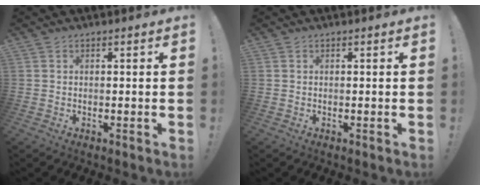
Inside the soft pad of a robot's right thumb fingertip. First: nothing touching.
{"total": 0.0}